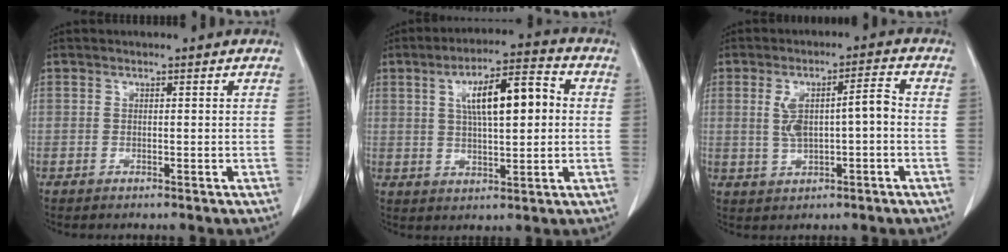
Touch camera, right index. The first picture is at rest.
{"total": 10.8, "force": [2.1, 3.0, 10.2], "torque": [-0.170, 0.025, 0.033]}
{"total": 7.1, "force": [-0.1, 1.9, 6.8], "torque": [-0.129, 0.023, 0.006]}